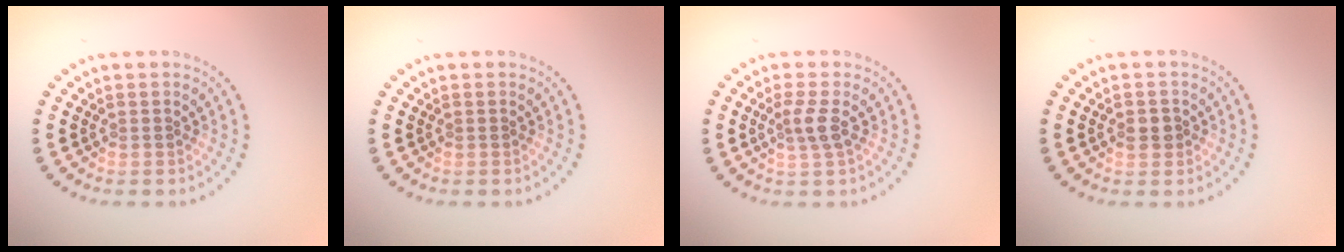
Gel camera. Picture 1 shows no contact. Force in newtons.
{"total": 0.0}
{"total": 2.0, "press": 1.6, "slide": 1.2}
{"total": 1.5, "press": 1.5, "slide": 0.3}